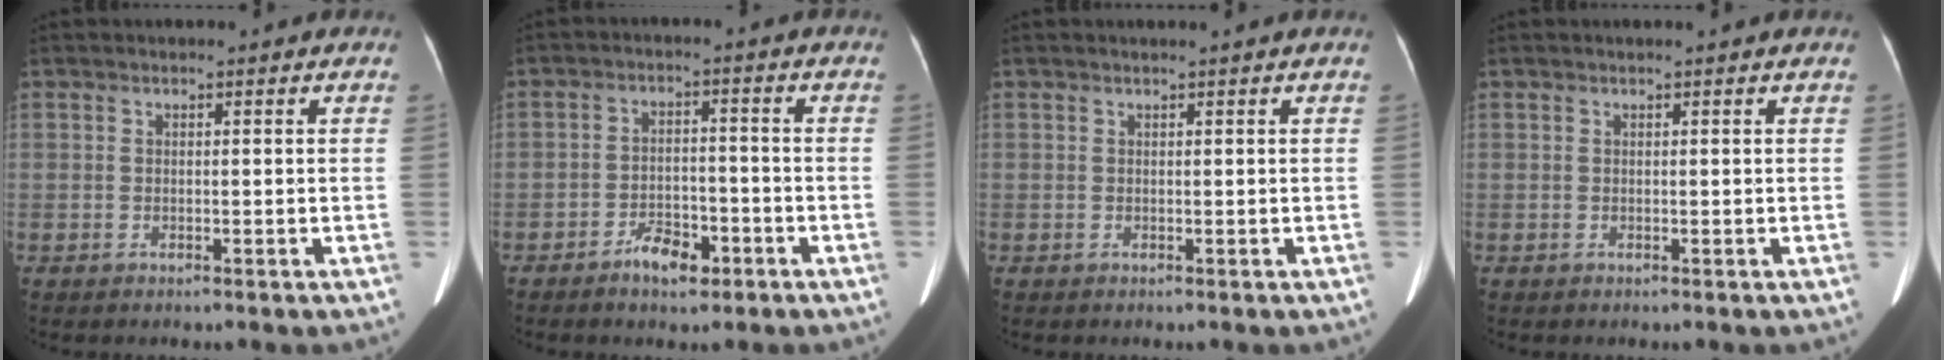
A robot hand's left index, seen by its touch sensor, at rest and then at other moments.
{"total": 5.0, "force": [-3.4, 2.3, 2.9], "torque": [-0.053, 0.004, -0.054]}
{"total": 0.0}
{"total": 0.6, "force": [0.5, -0.1, 0.3], "torque": [-0.003, 0.004, 0.012]}